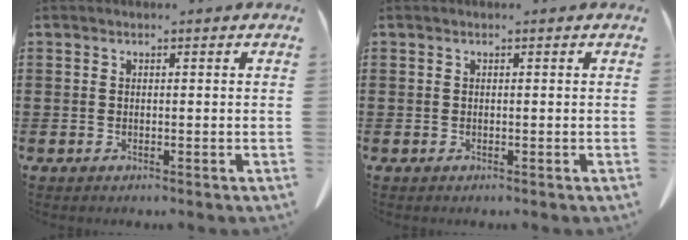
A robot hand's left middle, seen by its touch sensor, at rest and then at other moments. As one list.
[{"total": 0.0}]